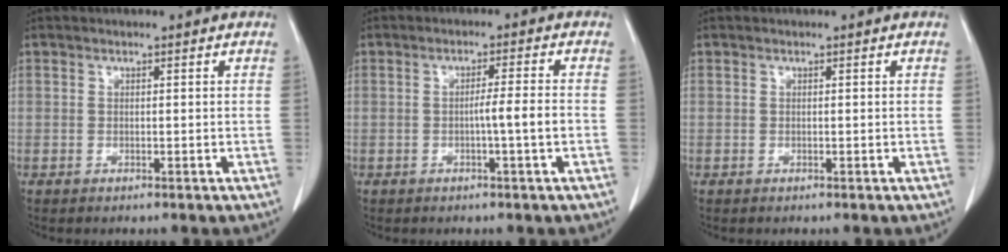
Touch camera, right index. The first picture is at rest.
{"total": 3.6, "force": [-0.9, -0.6, 3.4], "torque": [-0.052, 0.000, -0.016]}
{"total": 0.0}